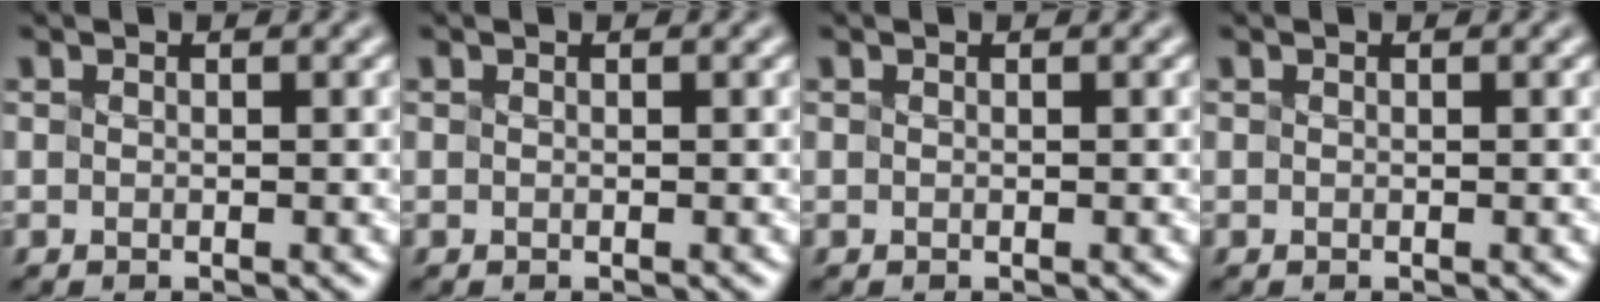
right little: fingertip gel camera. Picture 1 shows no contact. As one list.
[{"total": 0.0}, {"total": 0.0}, {"total": 0.0}]